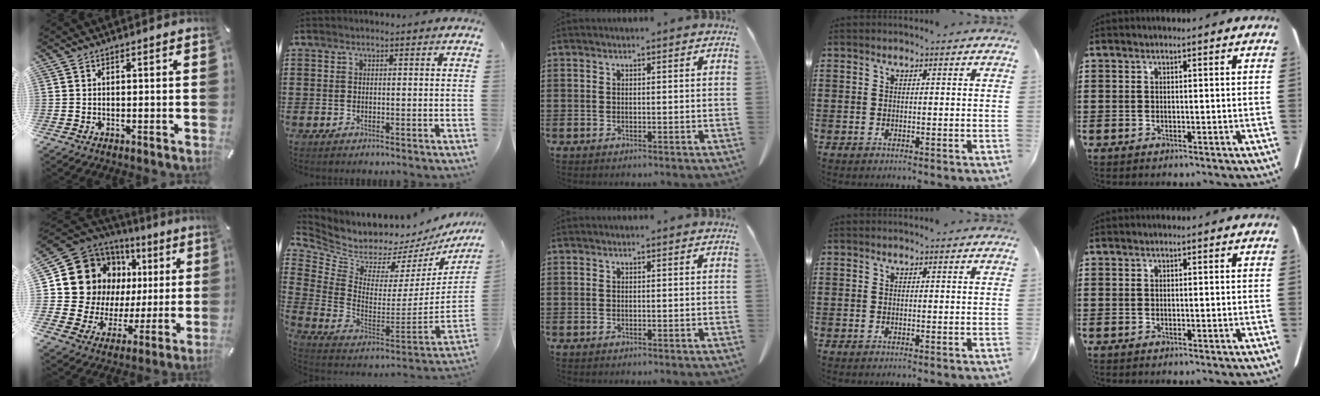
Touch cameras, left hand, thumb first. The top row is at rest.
{"thumb": {"total": 18.3, "force": [6.1, 15.3, 8.0], "torque": [-0.137, -0.051, 0.136]}, "index": {"total": 5.4, "force": [5.1, 1.5, 0.3], "torque": [-0.051, -0.066, 0.083]}}